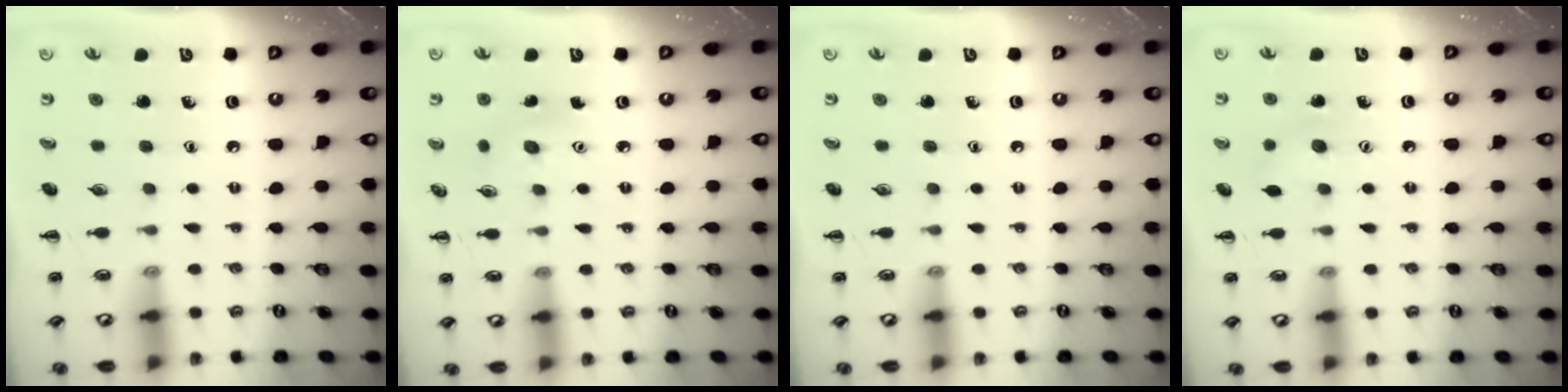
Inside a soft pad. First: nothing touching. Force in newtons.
{"total": 4.0, "press": 3.8, "slide": 1.1}
{"total": 0.0}
{"total": 7.6, "press": 7.3, "slide": 2.0}